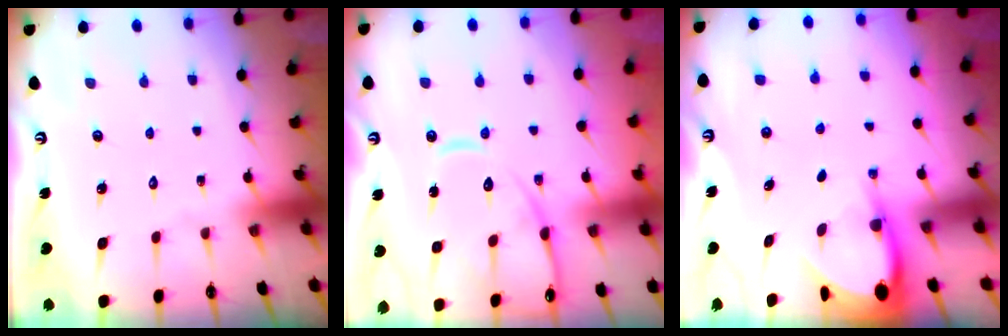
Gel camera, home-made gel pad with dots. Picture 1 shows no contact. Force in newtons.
{"total": 14.1, "press": 14.1, "slide": 1.1}
{"total": 4.0, "press": 4.0, "slide": 0.4}